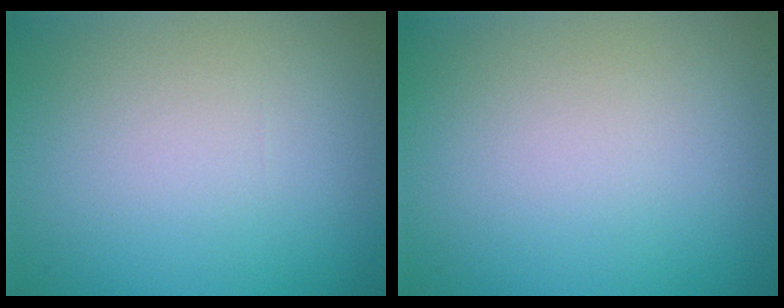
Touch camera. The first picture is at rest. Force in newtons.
{"total": 0.0}